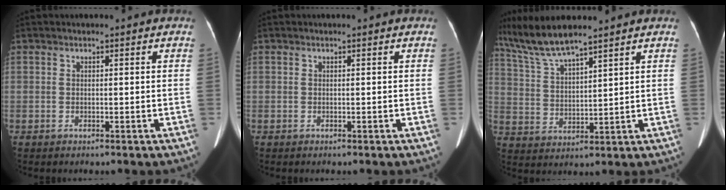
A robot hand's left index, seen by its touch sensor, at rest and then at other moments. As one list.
[{"total": 0.0}, {"total": 8.7, "force": [7.6, 0.1, 4.3], "torque": [-0.096, 0.008, 0.156]}]